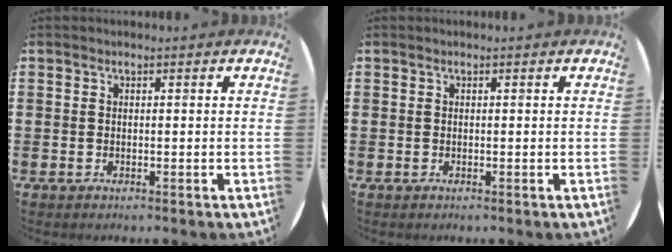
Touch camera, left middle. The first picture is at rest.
{"total": 0.0}